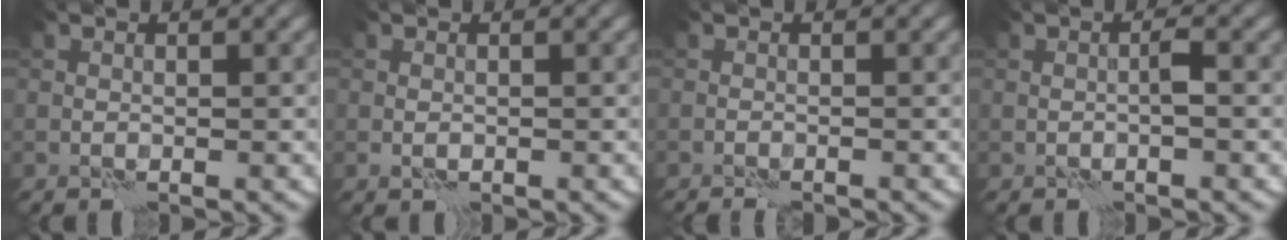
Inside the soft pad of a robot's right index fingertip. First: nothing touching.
{"total": 0.7, "force": [-0.3, 0.5, 0.5], "torque": [-0.009, -0.001, -0.005]}
{"total": 1.8, "force": [-1.6, 0.3, 0.7], "torque": [-0.007, 0.006, -0.026]}
{"total": 1.0, "force": [-0.3, 0.1, 1.0], "torque": [-0.016, 0.006, -0.005]}